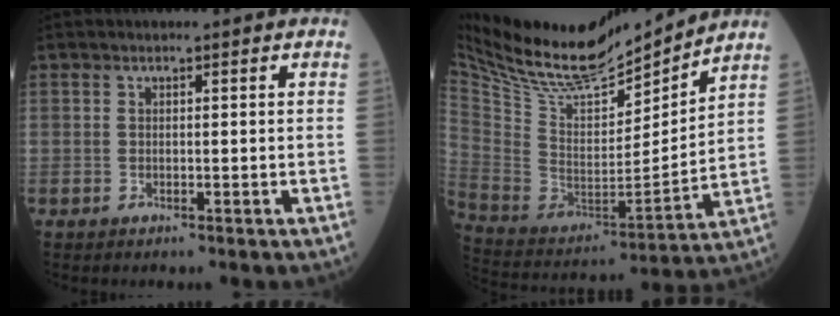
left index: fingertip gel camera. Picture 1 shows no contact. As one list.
[{"total": 24.6, "force": [21.9, 4.7, 10.1], "torque": [-0.202, -0.015, 0.372]}]